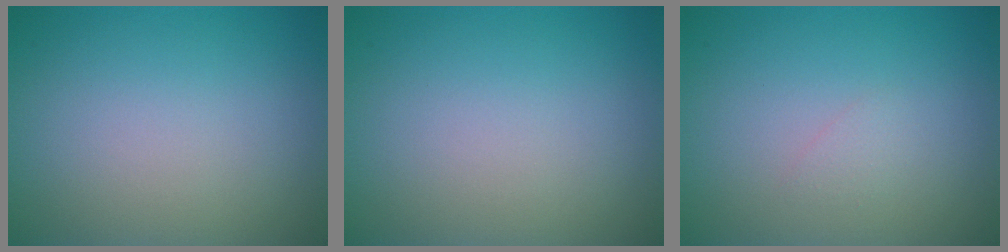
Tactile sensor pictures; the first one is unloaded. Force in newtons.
{"total": 0.0}
{"total": 0.7, "press": 0.7, "slide": 0.1}